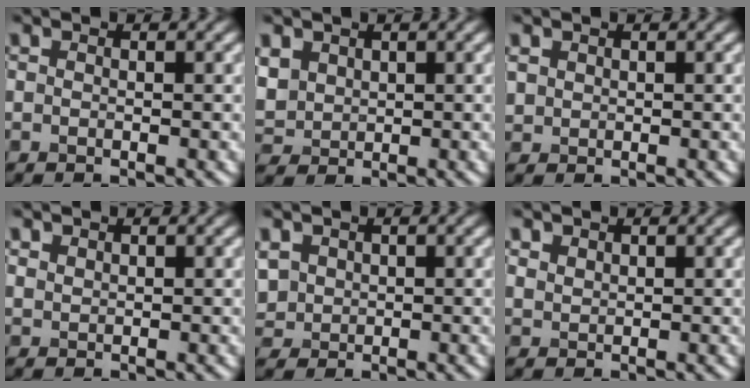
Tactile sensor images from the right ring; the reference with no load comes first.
{"total": 1.9, "force": [1.2, 1.5, -0.1], "torque": [-0.022, 0.004, 0.042]}
{"total": 0.9, "force": [0.5, 0.1, -0.8], "torque": [0.008, 0.009, 0.025]}
{"total": 1.1, "force": [0.7, -0.3, -0.8], "torque": [0.009, 0.006, 0.026]}
{"total": 1.4, "force": [0.6, 1.1, -0.6], "torque": [-0.005, 0.005, 0.032]}
{"total": 1.3, "force": [1.0, -0.1, -0.8], "torque": [0.009, 0.003, 0.032]}